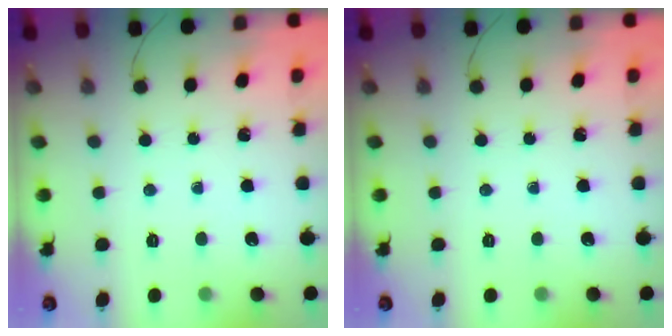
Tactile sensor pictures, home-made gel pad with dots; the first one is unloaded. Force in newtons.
{"total": 0.0}